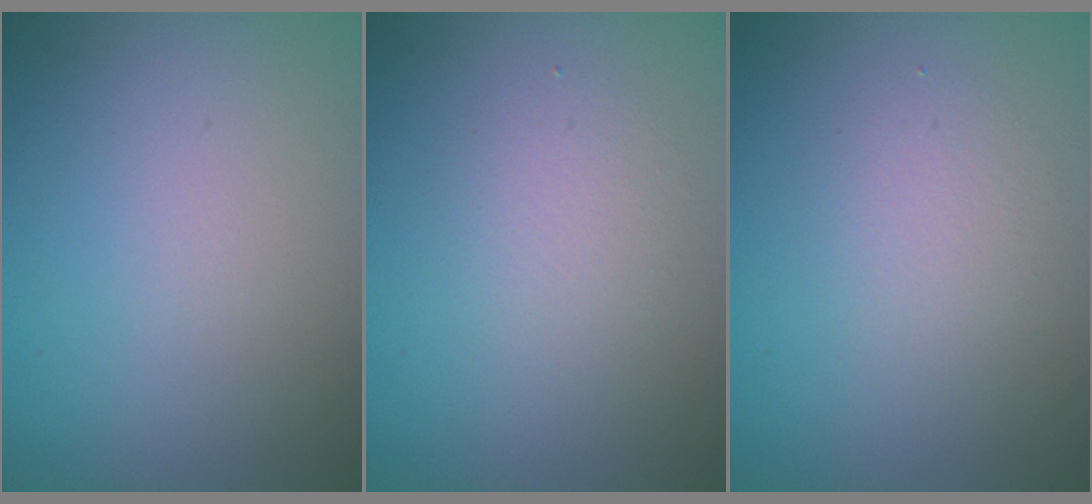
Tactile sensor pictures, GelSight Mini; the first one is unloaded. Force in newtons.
{"total": 2.0, "press": 2.0, "slide": 0.1}
{"total": 2.0, "press": 2.0, "slide": 0.2}